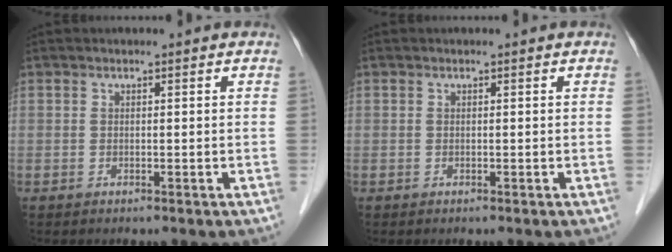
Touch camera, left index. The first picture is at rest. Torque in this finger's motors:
{"motor_torque": [0.00, 0.00, 0.00, 0.00]}